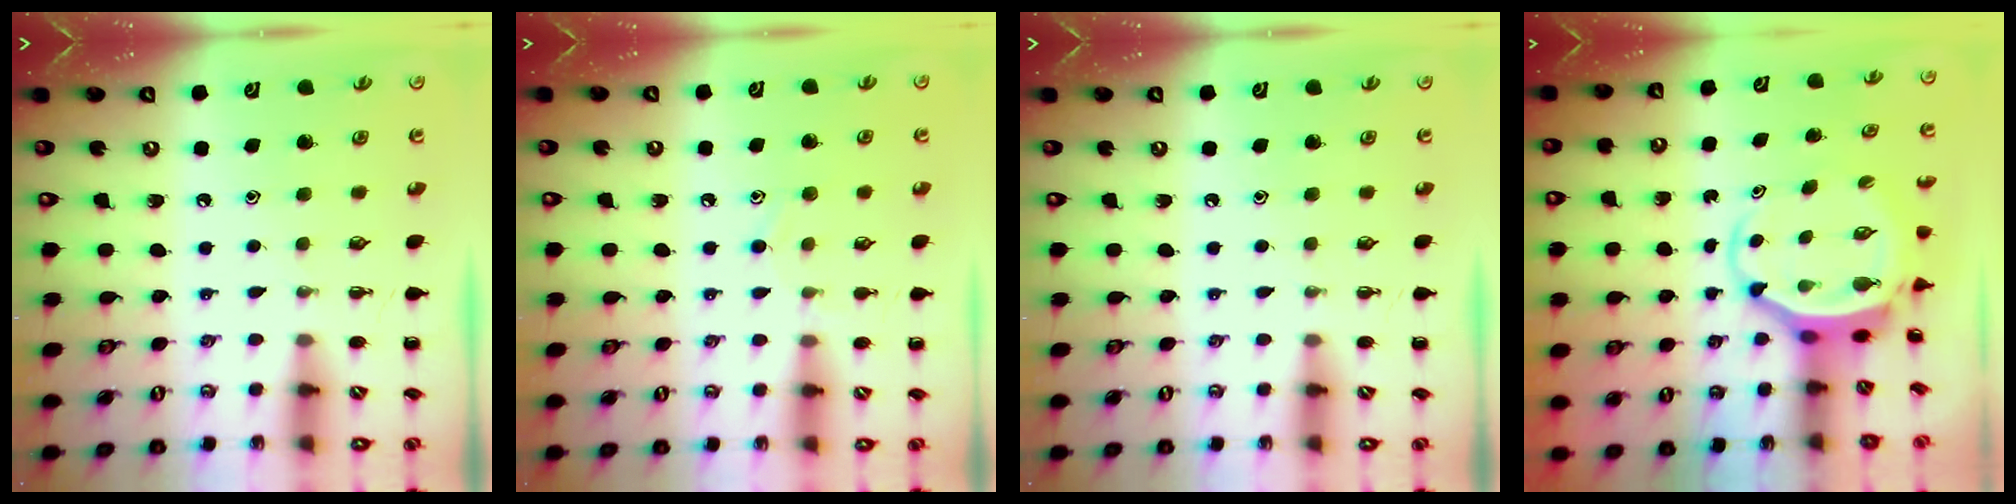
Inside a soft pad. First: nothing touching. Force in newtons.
{"total": 8.2, "press": 7.9, "slide": 2.2}
{"total": 0.0}
{"total": 5.1, "press": 4.9, "slide": 1.2}